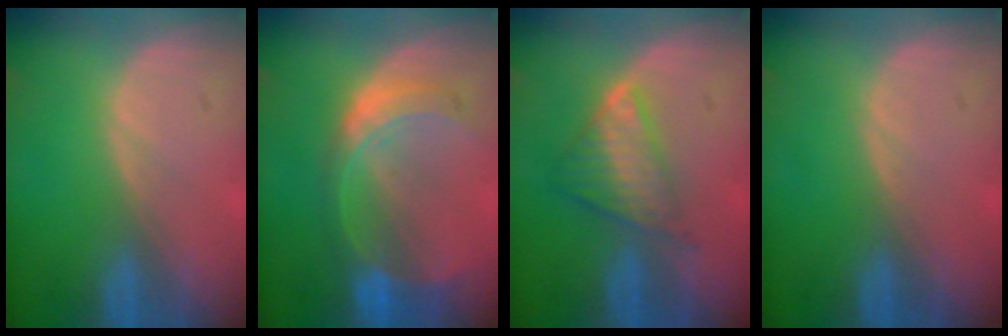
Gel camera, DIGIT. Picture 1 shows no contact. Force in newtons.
{"total": 7.5, "press": 6.6, "slide": 3.7}
{"total": 5.8, "press": 5.4, "slide": 2.3}
{"total": 0.0}